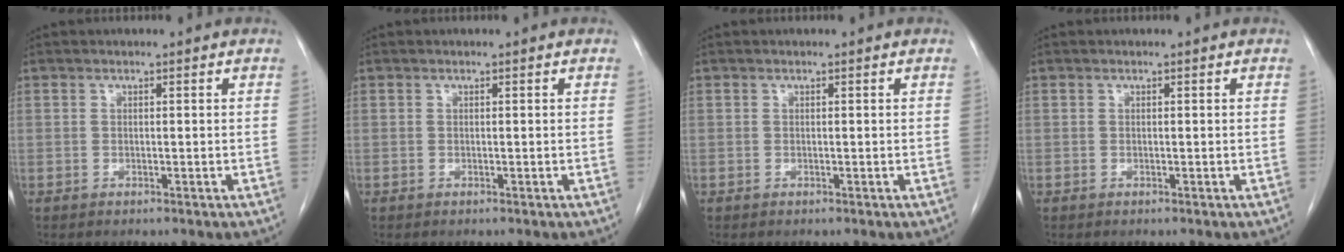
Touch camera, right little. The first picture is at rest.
{"total": 0.0}
{"total": 0.0}
{"total": 0.0}